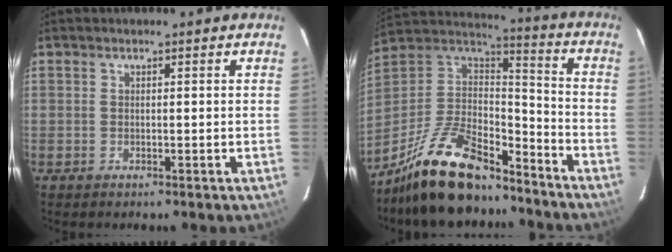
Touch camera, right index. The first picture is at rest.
{"total": 22.4, "force": [-16.8, 8.1, 12.3], "torque": [-0.255, -0.002, -0.284]}